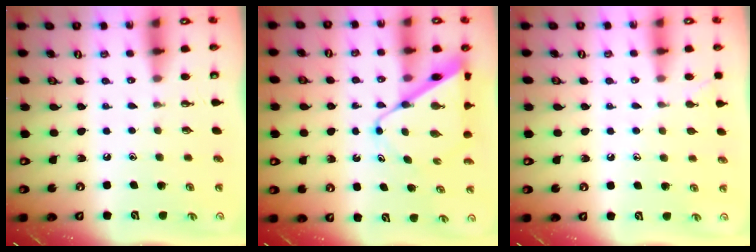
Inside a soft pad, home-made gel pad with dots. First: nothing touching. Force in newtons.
{"total": 9.7, "press": 9.7, "slide": 0.8}
{"total": 5.6, "press": 5.5, "slide": 0.6}